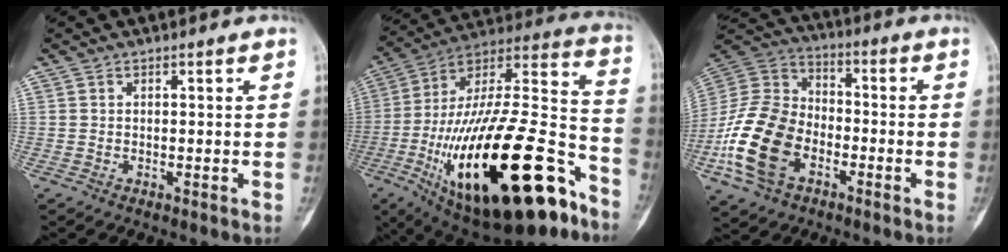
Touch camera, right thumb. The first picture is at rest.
{"total": 39.9, "force": [-17.3, 15.1, 32.6], "torque": [-0.536, 0.060, -0.270]}
{"total": 17.9, "force": [-6.5, 11.9, 11.6], "torque": [-0.222, 0.039, -0.129]}